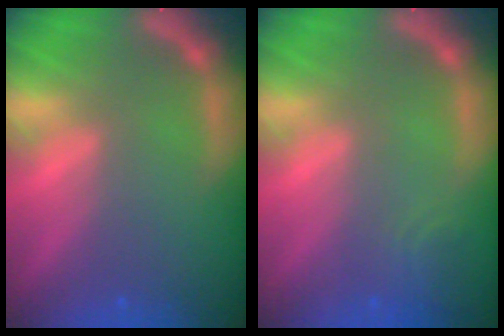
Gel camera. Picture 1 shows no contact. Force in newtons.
{"total": 1.9}